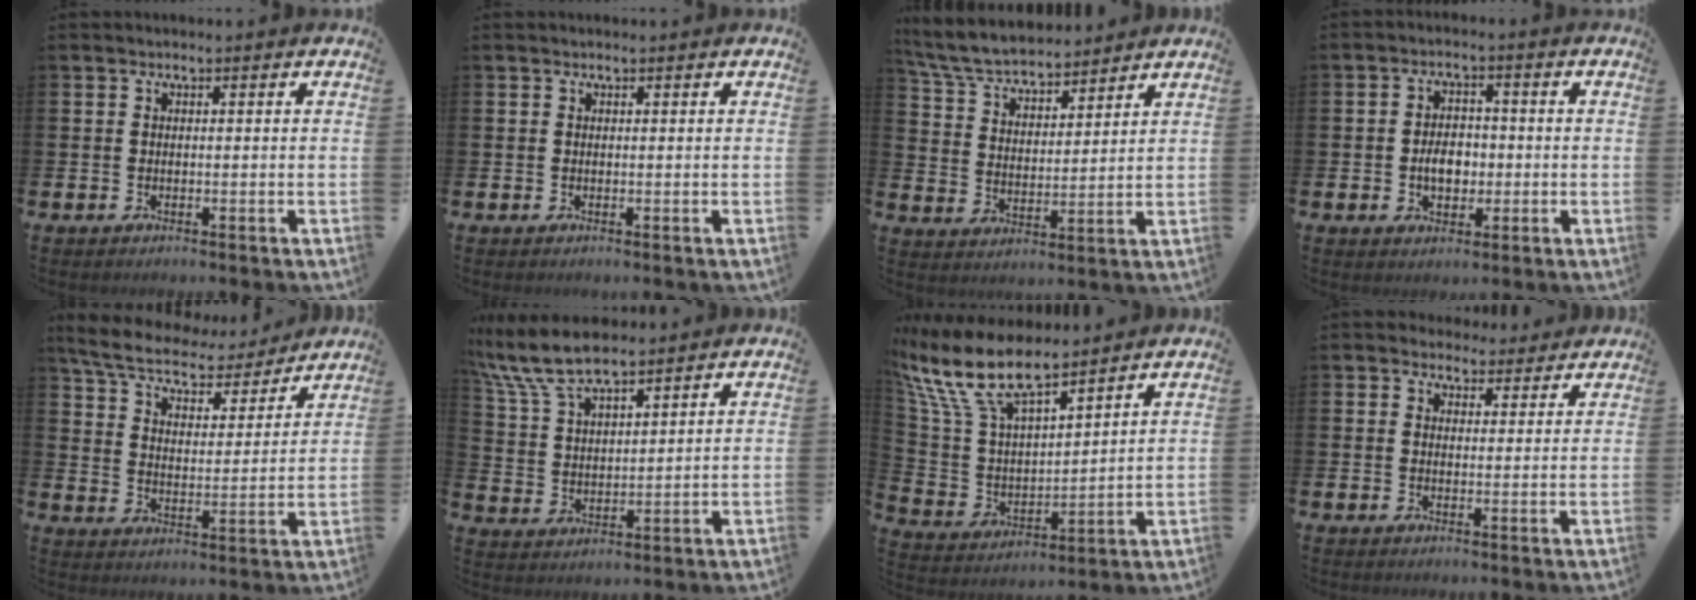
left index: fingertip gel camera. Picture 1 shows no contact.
{"total": 0.0}
{"total": 6.4, "force": [6.1, 1.3, 1.6], "torque": [-0.063, -0.034, 0.109]}
{"total": 4.1, "force": [-0.7, 2.9, 2.8], "torque": [-0.032, -0.004, -0.021]}
{"total": 7.2, "force": [6.6, 1.8, 2.3], "torque": [-0.082, -0.045, 0.114]}
{"total": 8.6, "force": [7.8, 1.8, 3.3], "torque": [-0.098, -0.023, 0.144]}
{"total": 12.0, "force": [9.8, 3.3, 5.9], "torque": [-0.160, -0.048, 0.176]}
{"total": 3.2, "force": [2.8, 1.6, 0.0], "torque": [0.000, -0.011, 0.050]}